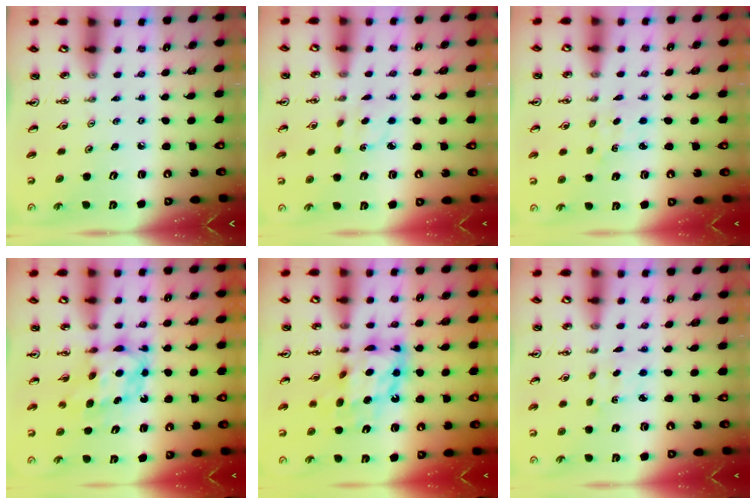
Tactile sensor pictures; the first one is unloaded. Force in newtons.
{"total": 2.7, "press": 2.6, "slide": 0.4}
{"total": 1.7, "press": 1.7, "slide": 0.3}
{"total": 6.5, "press": 6.5, "slide": 0.5}
{"total": 12.7, "press": 12.7, "slide": 1.5}
{"total": 2.1, "press": 2.0, "slide": 0.6}